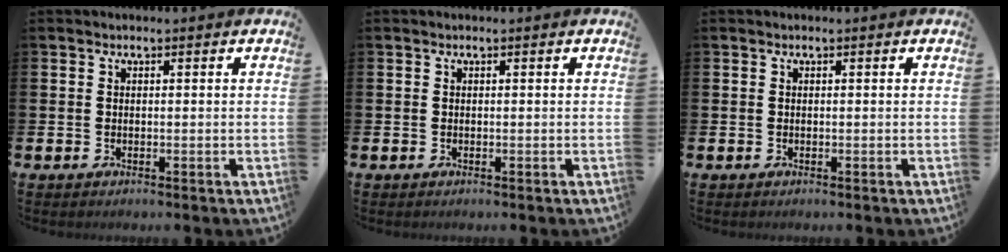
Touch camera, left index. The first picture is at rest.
{"total": 0.0}
{"total": 0.0}